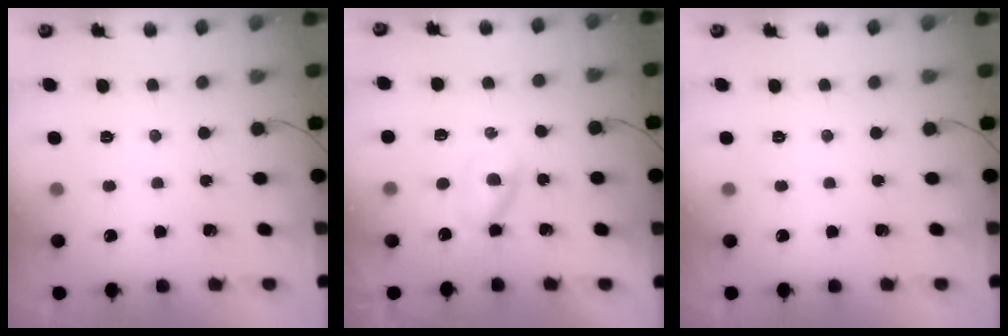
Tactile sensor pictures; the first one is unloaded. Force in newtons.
{"total": 3.0, "press": 2.7, "slide": 1.3}
{"total": 0.0}